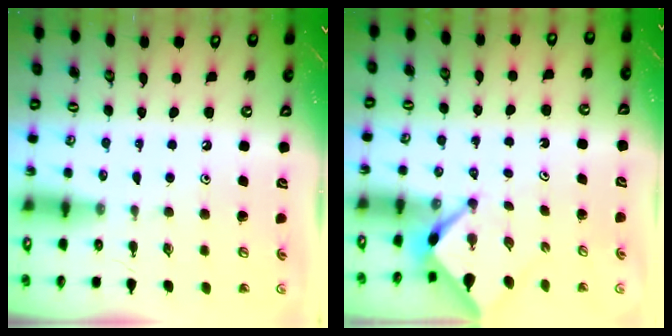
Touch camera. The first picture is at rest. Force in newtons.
{"total": 2.4, "press": 2.4, "slide": 0.3}